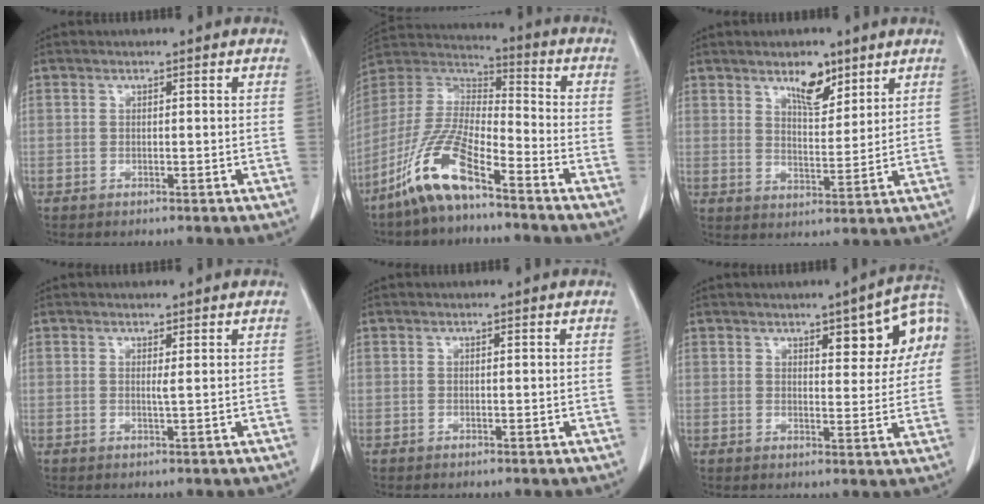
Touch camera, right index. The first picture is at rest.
{"total": 13.1, "force": [-8.6, 2.6, 9.6], "torque": [-0.212, -0.004, -0.168]}
{"total": 6.0, "force": [4.2, 2.2, 3.7], "torque": [-0.062, -0.004, 0.073]}
{"total": 0.6, "force": [0.3, -0.1, 0.5], "torque": [-0.015, -0.004, 0.007]}
{"total": 0.0}
{"total": 9.6, "force": [3.5, 2.7, 8.5], "torque": [-0.102, 0.019, 0.043]}